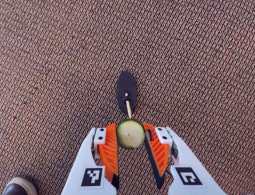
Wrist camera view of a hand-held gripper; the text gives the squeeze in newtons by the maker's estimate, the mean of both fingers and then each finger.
{"total": 6.3, "left": 6.0, "right": 6.6}